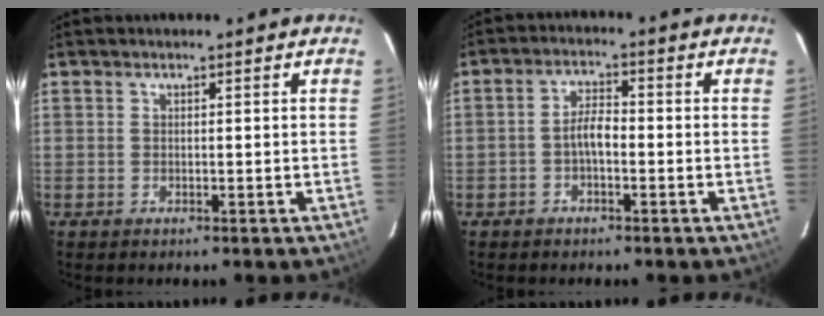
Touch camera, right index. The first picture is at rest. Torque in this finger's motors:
{"motor_torque": [0.15, -0.09, 0.11, 0.06]}